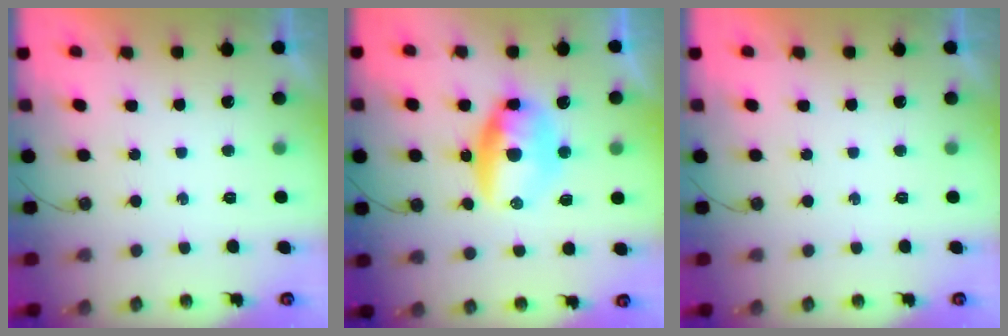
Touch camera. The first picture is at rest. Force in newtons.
{"total": 11.4, "press": 11.1, "slide": 2.8}
{"total": 0.0}